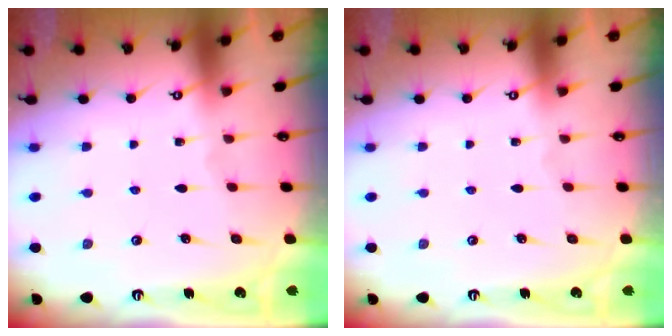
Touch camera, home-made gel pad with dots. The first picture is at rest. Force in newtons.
{"total": 0.0}